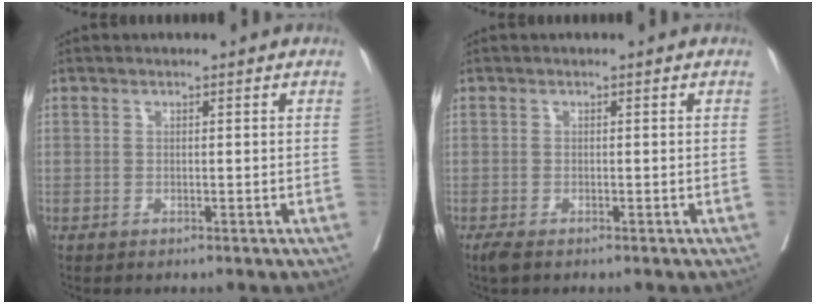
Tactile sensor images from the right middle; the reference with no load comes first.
{"total": 1.6, "force": [-1.2, 0.5, 1.0], "torque": [-0.023, -0.007, -0.021]}